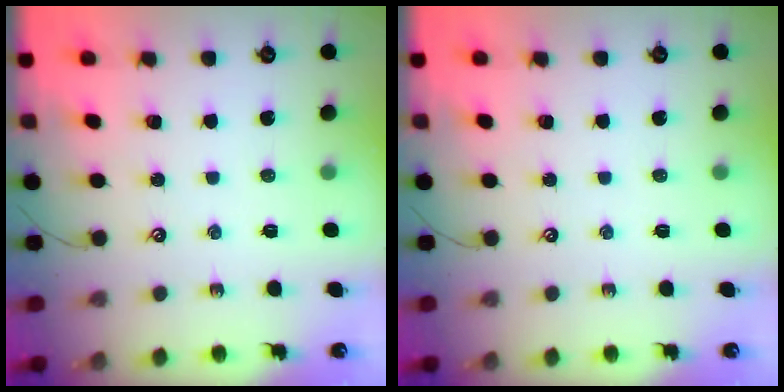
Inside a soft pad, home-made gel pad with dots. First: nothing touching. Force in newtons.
{"total": 0.0}